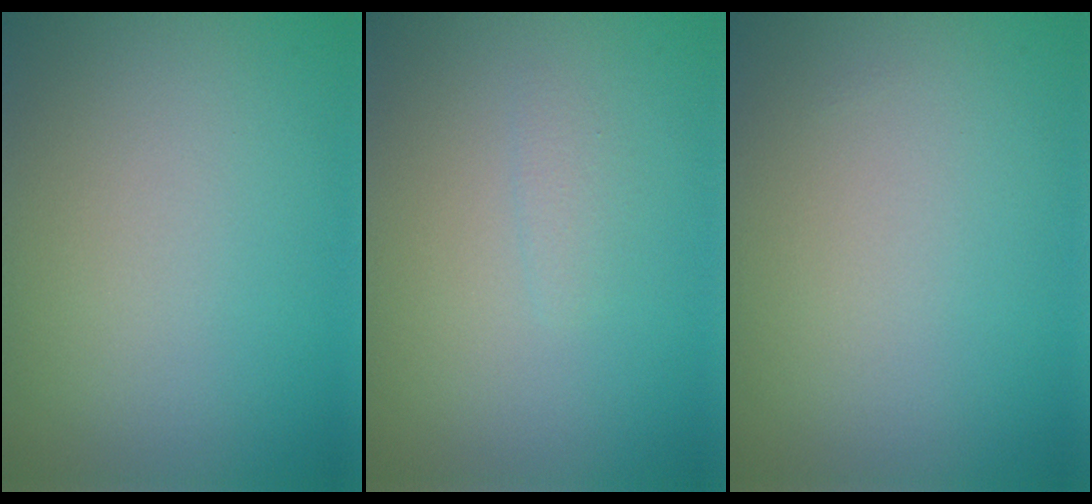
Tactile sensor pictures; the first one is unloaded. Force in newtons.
{"total": 0.7, "press": 0.7, "slide": 0.0}
{"total": 0.0}